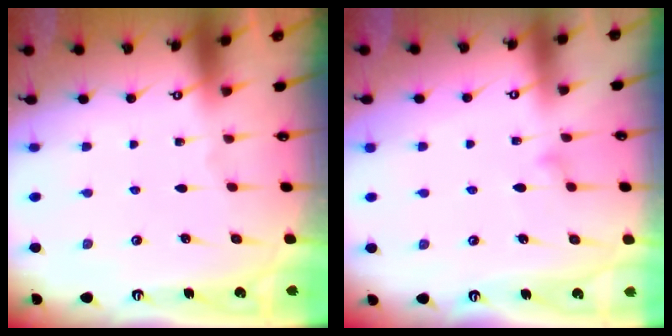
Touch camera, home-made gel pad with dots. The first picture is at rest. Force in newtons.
{"total": 8.3, "press": 8.3, "slide": 0.5}